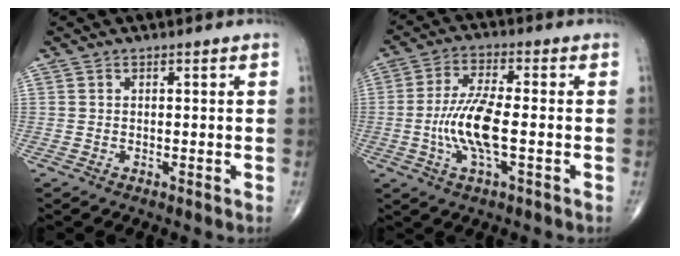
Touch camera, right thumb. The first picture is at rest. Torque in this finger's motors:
{"motor_torque": [1.43, 1.35, 1.42, -0.13, 0.14]}